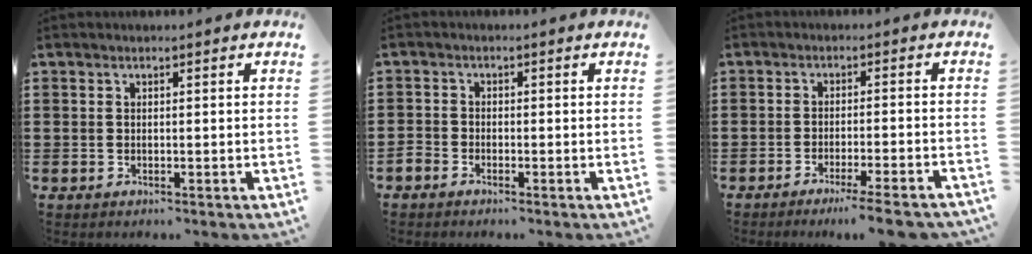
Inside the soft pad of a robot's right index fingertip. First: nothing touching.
{"total": 1.5, "force": [-1.3, 0.8, 0.2], "torque": [-0.007, 0.002, -0.028]}
{"total": 4.4, "force": [-3.7, -0.5, 2.4], "torque": [-0.037, -0.014, -0.067]}